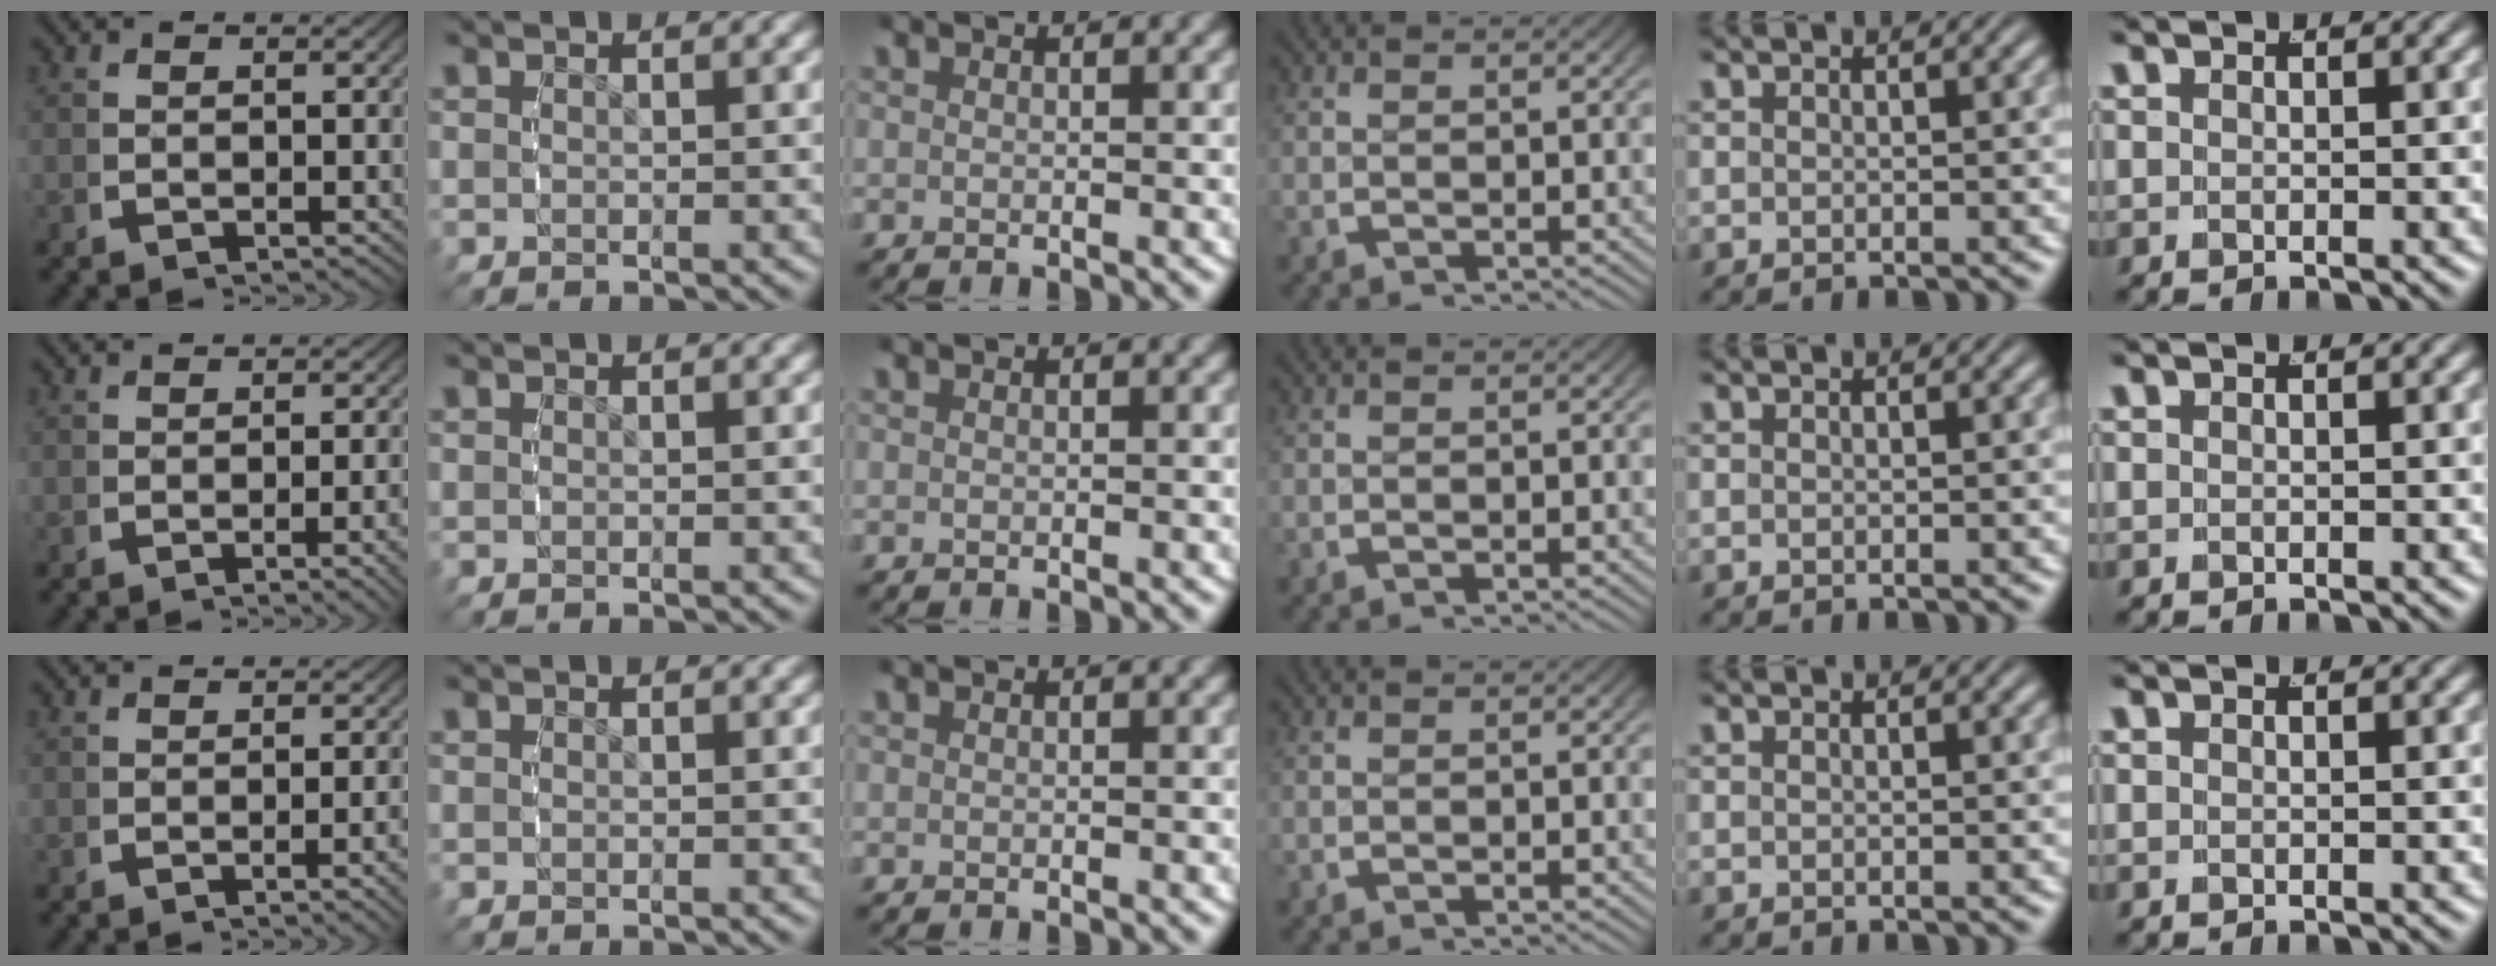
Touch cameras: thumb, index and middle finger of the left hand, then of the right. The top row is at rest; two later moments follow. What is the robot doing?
{"motion": "grasp_and_lifting", "object": "dispenser bottle"}